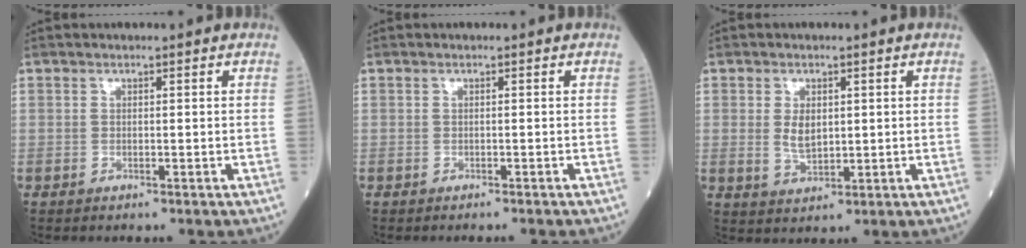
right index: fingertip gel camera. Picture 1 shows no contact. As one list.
[{"total": 1.9, "force": [-1.7, -0.2, 0.7], "torque": [-0.006, 0.001, -0.023]}, {"total": 3.7, "force": [0.6, 2.0, 3.1], "torque": [-0.059, -0.003, 0.017]}]